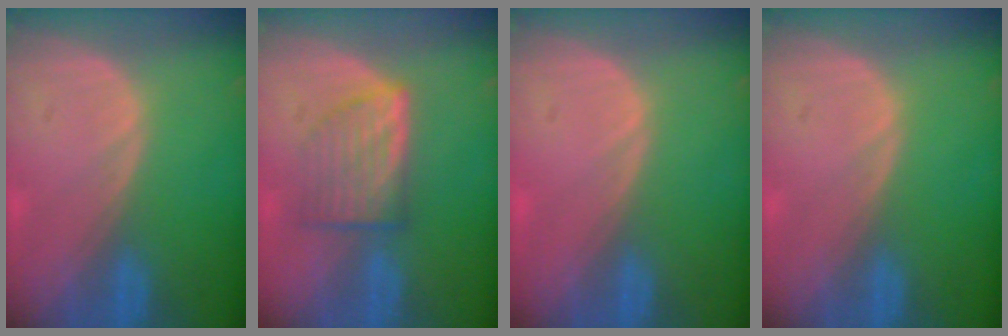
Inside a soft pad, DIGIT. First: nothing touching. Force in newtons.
{"total": 6.3, "press": 6.0, "slide": 1.7}
{"total": 0.5, "press": 0.1, "slide": 0.5}
{"total": 0.0}